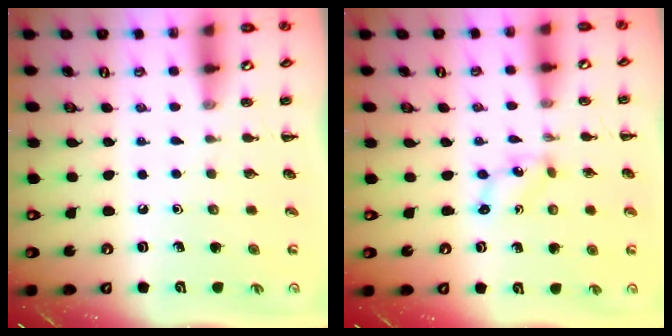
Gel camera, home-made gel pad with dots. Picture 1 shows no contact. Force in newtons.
{"total": 1.1, "press": 1.1, "slide": 0.4}